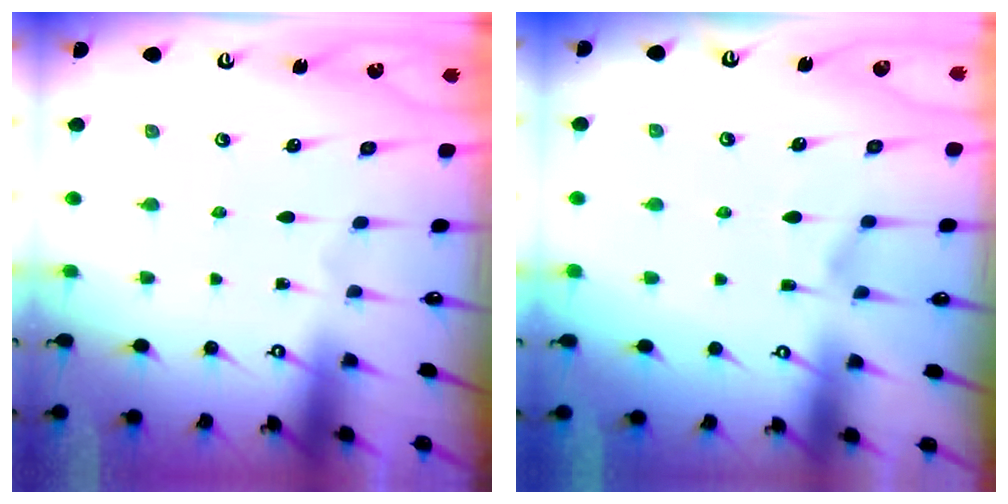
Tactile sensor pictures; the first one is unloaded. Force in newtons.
{"total": 2.2, "press": 1.9, "slide": 1.1}